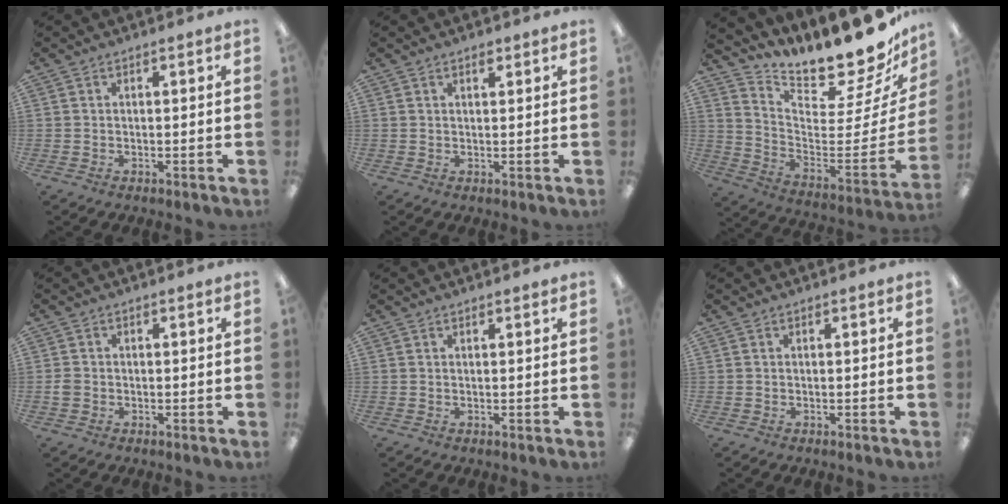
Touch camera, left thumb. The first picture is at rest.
{"total": 1.4, "force": [1.2, 0.6, 0.6], "torque": [-0.006, -0.004, 0.020]}
{"total": 16.8, "force": [15.0, 3.4, 6.7], "torque": [-0.079, -0.140, 0.241]}
{"total": 1.6, "force": [-0.3, 1.4, 0.7], "torque": [-0.012, 0.004, -0.007]}
{"total": 0.6, "force": [0.6, 0.0, 0.0], "torque": [0.006, -0.004, 0.010]}
{"total": 0.0}